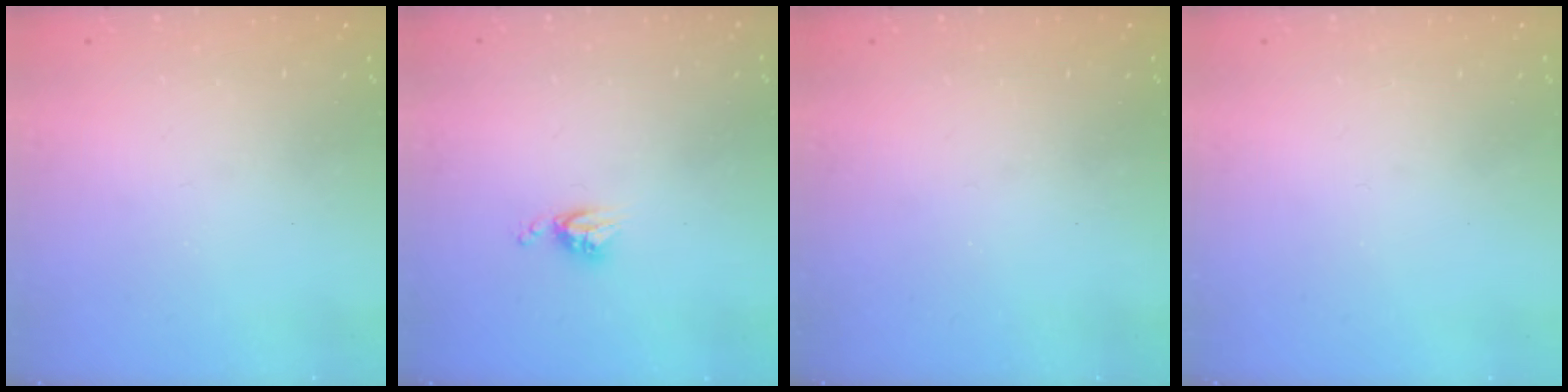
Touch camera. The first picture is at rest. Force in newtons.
{"total": 4.2, "press": 4.2, "slide": 0.5}
{"total": 0.0}
{"total": 0.0}